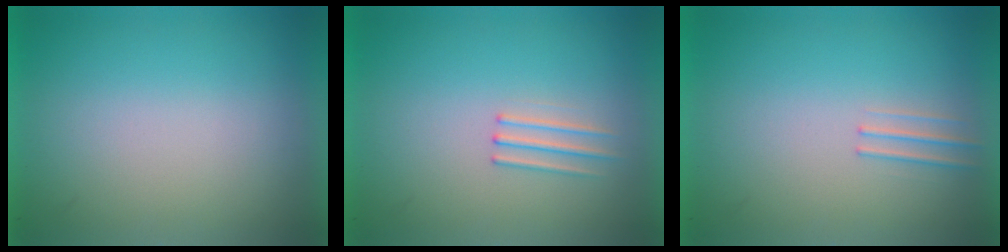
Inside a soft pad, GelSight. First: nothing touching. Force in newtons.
{"total": 1.2}
{"total": 1.1}